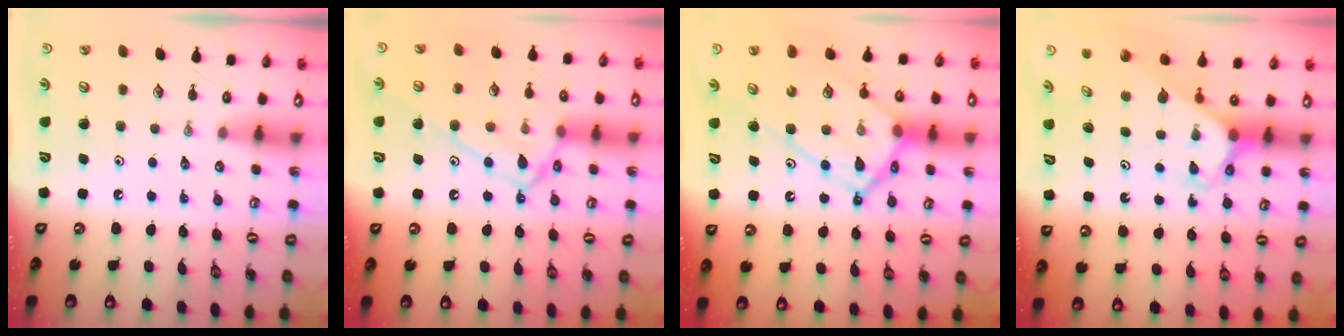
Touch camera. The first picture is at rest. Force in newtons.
{"total": 13.7, "press": 13.7, "slide": 1.1}
{"total": 16.2, "press": 16.2, "slide": 1.1}
{"total": 2.8, "press": 2.8, "slide": 0.2}